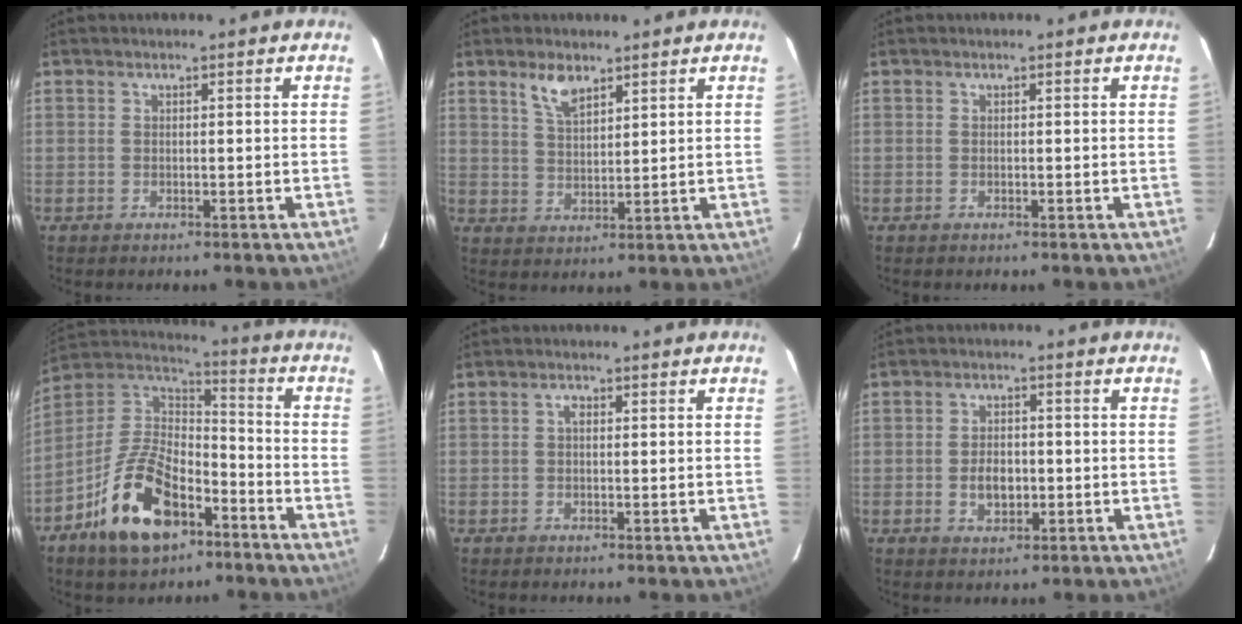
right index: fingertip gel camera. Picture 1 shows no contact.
{"total": 5.3, "force": [3.6, 2.2, 3.2], "torque": [-0.058, 0.002, 0.072]}
{"total": 0.0}
{"total": 18.0, "force": [-9.3, 9.3, 12.2], "torque": [-0.253, 0.005, -0.160]}
{"total": 1.0, "force": [0.2, 0.6, 0.8], "torque": [-0.015, 0.006, 0.001]}
{"total": 4.6, "force": [-0.9, 3.0, 3.3], "torque": [-0.062, 0.001, -0.011]}